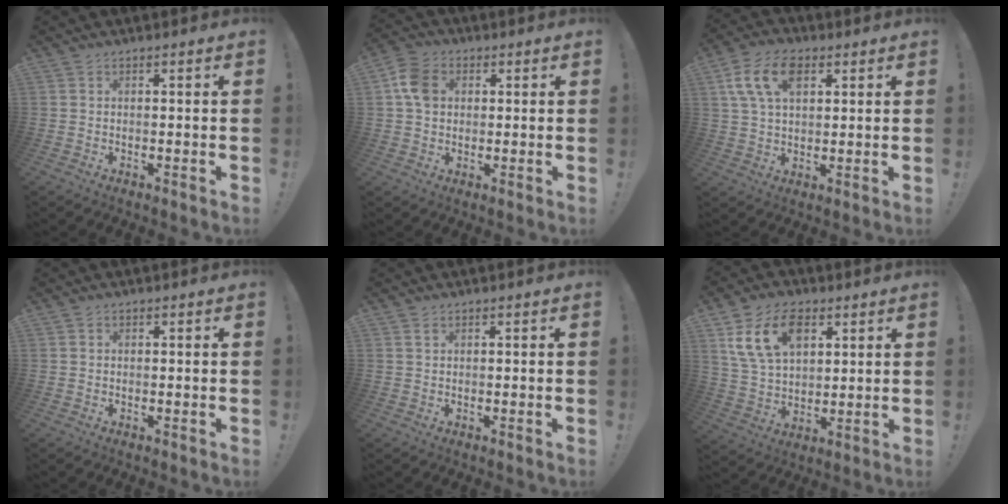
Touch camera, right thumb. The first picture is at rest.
{"total": 8.5, "force": [1.7, 6.8, 4.8], "torque": [-0.080, 0.014, 0.036]}
{"total": 12.6, "force": [5.1, 7.6, 8.7], "torque": [-0.163, -0.004, 0.093]}
{"total": 0.6, "force": [0.3, 0.6, 0.1], "torque": [0.005, -0.001, 0.004]}
{"total": 1.0, "force": [0.6, 0.6, 0.4], "torque": [-0.001, -0.001, 0.011]}
{"total": 15.7, "force": [7.3, 10.4, 9.3], "torque": [-0.165, -0.020, 0.138]}